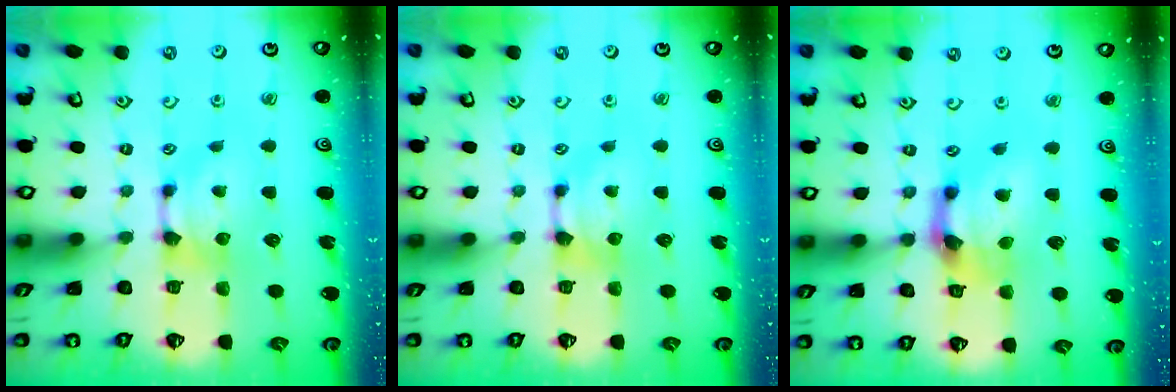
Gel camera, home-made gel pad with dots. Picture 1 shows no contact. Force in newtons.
{"total": 0.0}
{"total": 4.8, "press": 4.3, "slide": 2.0}